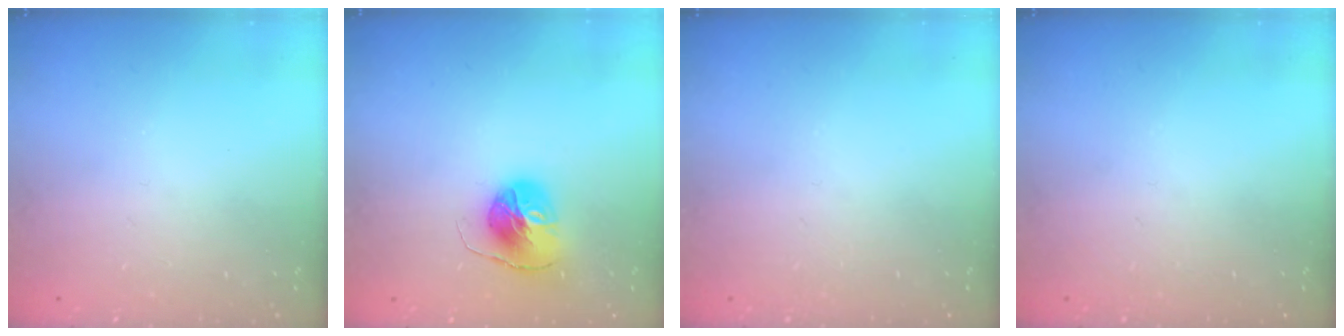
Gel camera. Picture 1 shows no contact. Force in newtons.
{"total": 10.1, "press": 10.1, "slide": 0.2}
{"total": 0.0}
{"total": 0.0}